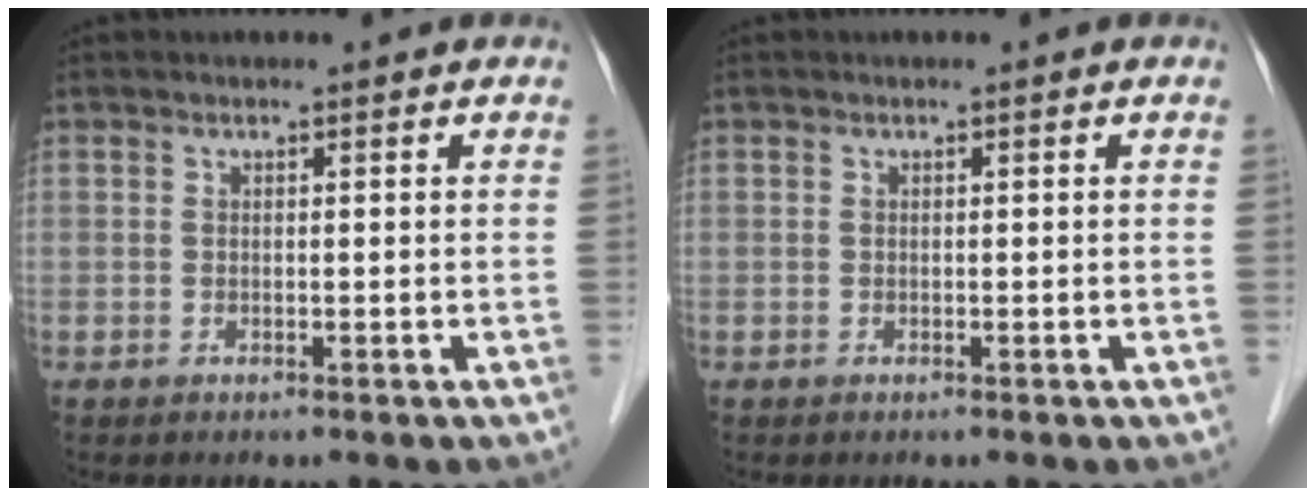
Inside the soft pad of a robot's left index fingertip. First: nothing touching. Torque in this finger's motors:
{"motor_torque": [0.00, 0.00, 0.00, 0.00]}